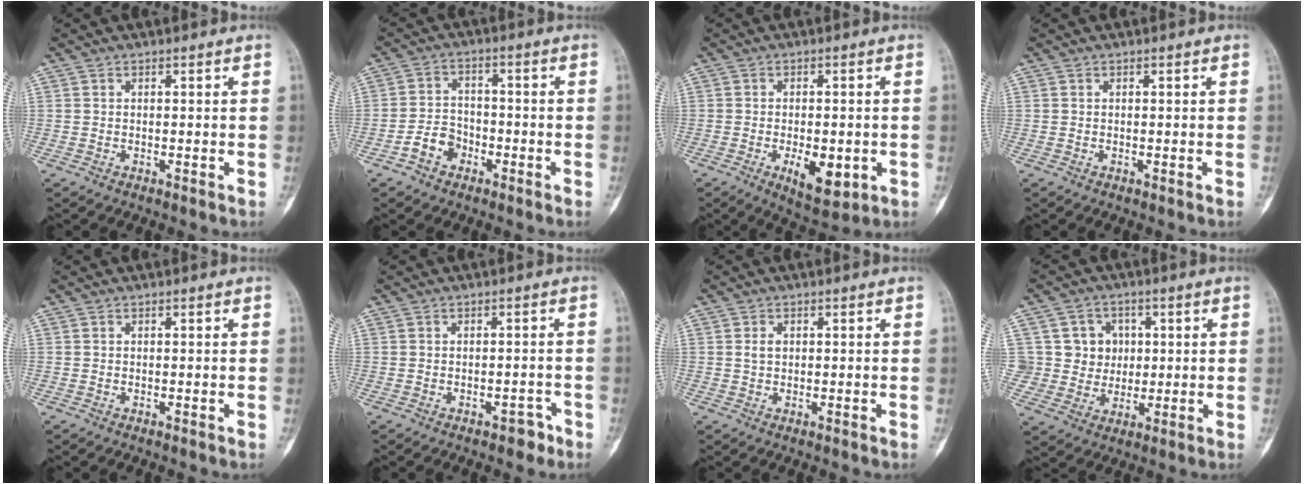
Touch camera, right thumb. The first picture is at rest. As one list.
[{"total": 5.5, "force": [-2.8, 4.1, 2.3], "torque": [-0.026, 0.029, -0.054]}, {"total": 8.3, "force": [-2.4, 3.9, 7.0], "torque": [-0.095, -0.007, -0.024]}, {"total": 0.0}, {"total": 0.0}, {"total": 2.5, "force": [-1.7, 1.4, 1.3], "torque": [-0.008, 0.015, -0.019]}, {"total": 1.6, "force": [0.3, 1.1, 1.1], "torque": [-0.018, 0.002, 0.007]}, {"total": 8.7, "force": [1.8, 8.3, 1.6], "torque": [0.020, 0.005, 0.033]}]